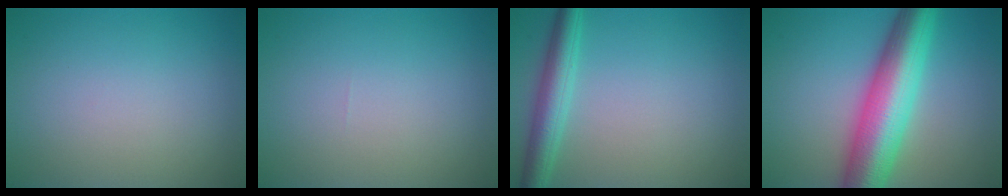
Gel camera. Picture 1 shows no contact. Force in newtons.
{"total": 0.0}
{"total": 3.8, "press": 3.8, "slide": 0.1}
{"total": 10.0, "press": 10.0, "slide": 0.1}